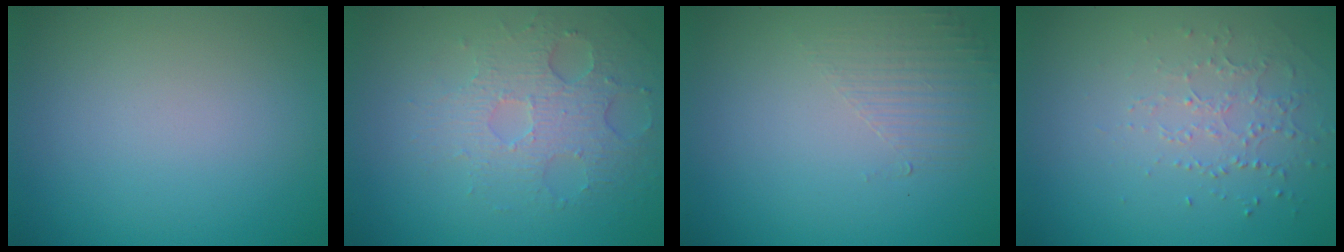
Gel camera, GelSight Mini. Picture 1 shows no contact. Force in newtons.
{"total": 3.6, "press": 3.3, "slide": 1.5}
{"total": 1.6, "press": 0.4, "slide": 1.5}
{"total": 1.3, "press": 1.0, "slide": 0.8}